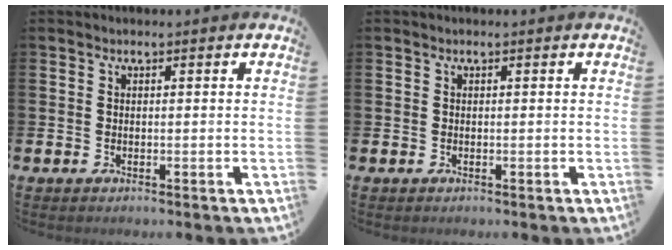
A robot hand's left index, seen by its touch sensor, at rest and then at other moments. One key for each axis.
{"total": 0.0}